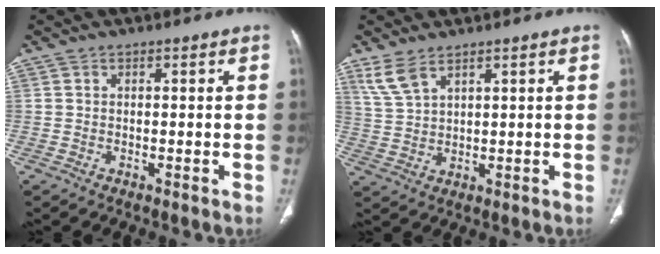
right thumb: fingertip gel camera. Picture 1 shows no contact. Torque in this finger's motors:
{"motor_torque": [-0.38, 0.48, 0.64, 0.32, 0.02]}